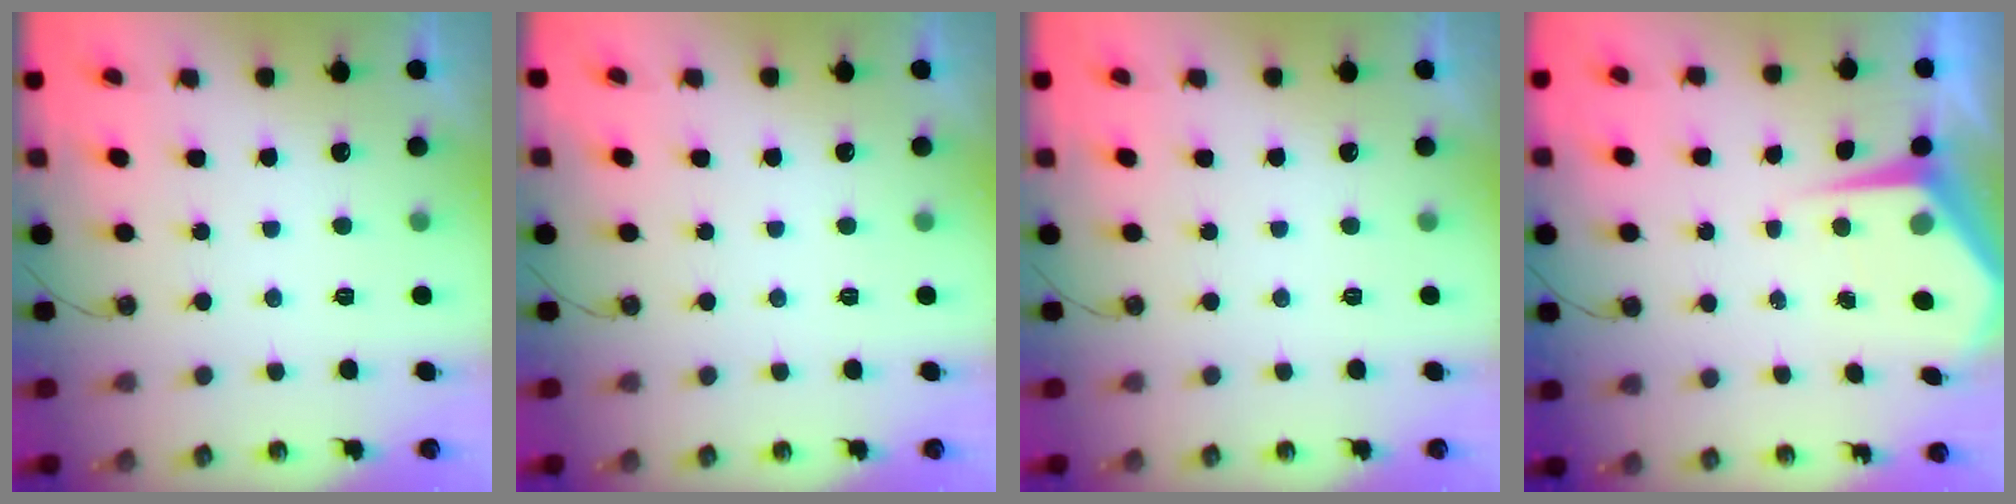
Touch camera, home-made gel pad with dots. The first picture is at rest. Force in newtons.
{"total": 0.0}
{"total": 0.0}
{"total": 5.5, "press": 5.5, "slide": 0.4}